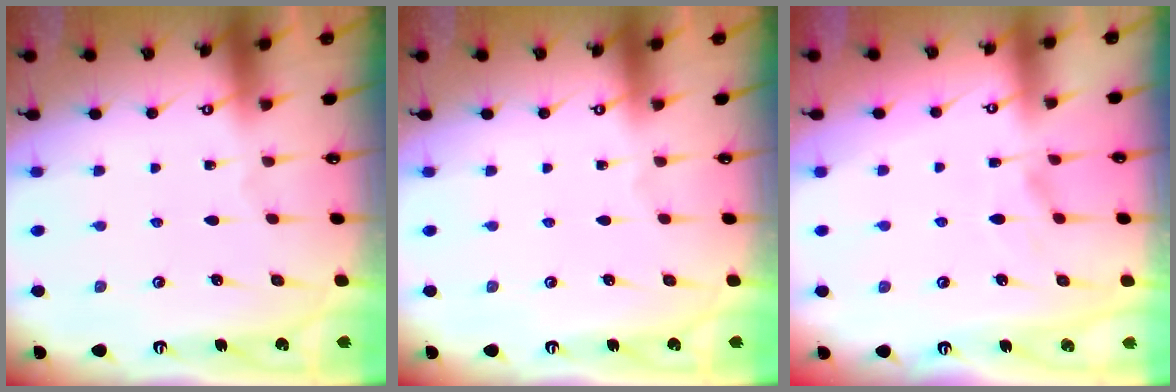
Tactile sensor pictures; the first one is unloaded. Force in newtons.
{"total": 0.0}
{"total": 3.2, "press": 3.0, "slide": 1.2}